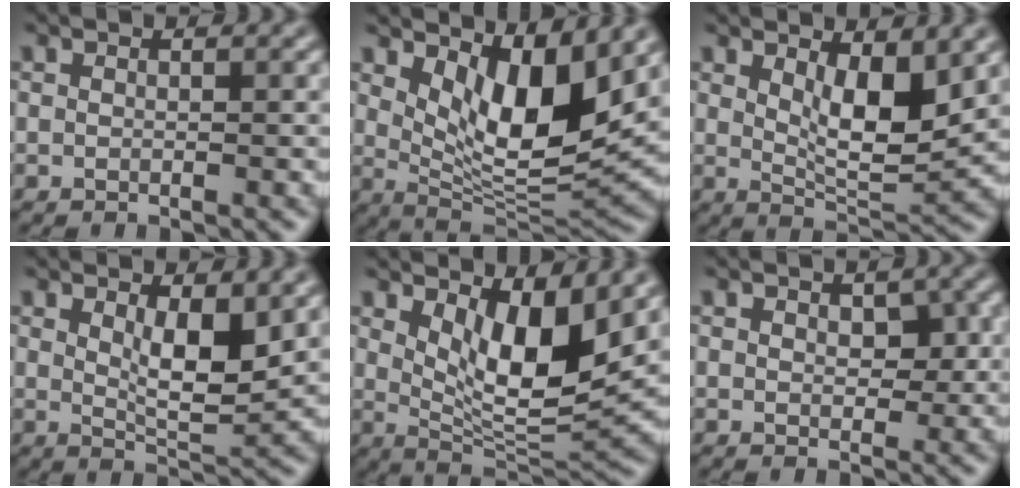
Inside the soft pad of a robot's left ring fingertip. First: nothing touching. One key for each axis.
{"total": 8.4, "fx": 3.2, "fy": 3.2, "fz": 7.1, "tx": -0.121, "ty": -0.027, "tz": 0.058}
{"total": 5.4, "fx": 1.9, "fy": 1.9, "fz": 4.7, "tx": -0.077, "ty": -0.013, "tz": 0.036}
{"total": 4.4, "fx": 1.5, "fy": 1.4, "fz": 4.0, "tx": -0.069, "ty": -0.010, "tz": 0.030}
{"total": 7.6, "fx": 2.7, "fy": 2.7, "fz": 6.5, "tx": -0.113, "ty": -0.025, "tz": 0.051}
{"total": 2.2, "fx": 0.6, "fy": 1.3, "fz": 1.6, "tx": -0.018, "ty": -0.004, "tz": 0.013}